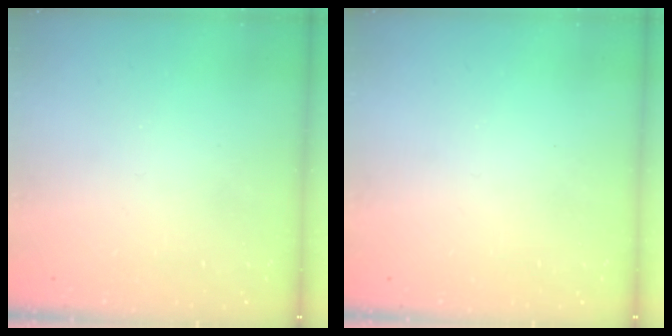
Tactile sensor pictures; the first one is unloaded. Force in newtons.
{"total": 0.0}